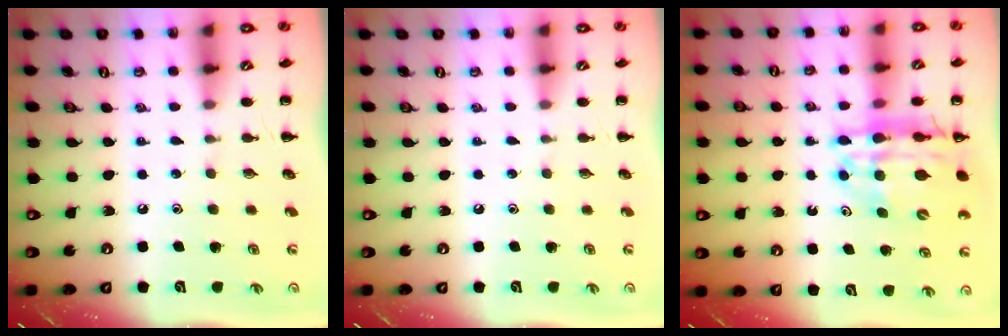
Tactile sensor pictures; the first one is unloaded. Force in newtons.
{"total": 0.0}
{"total": 16.5, "press": 16.0, "slide": 4.0}